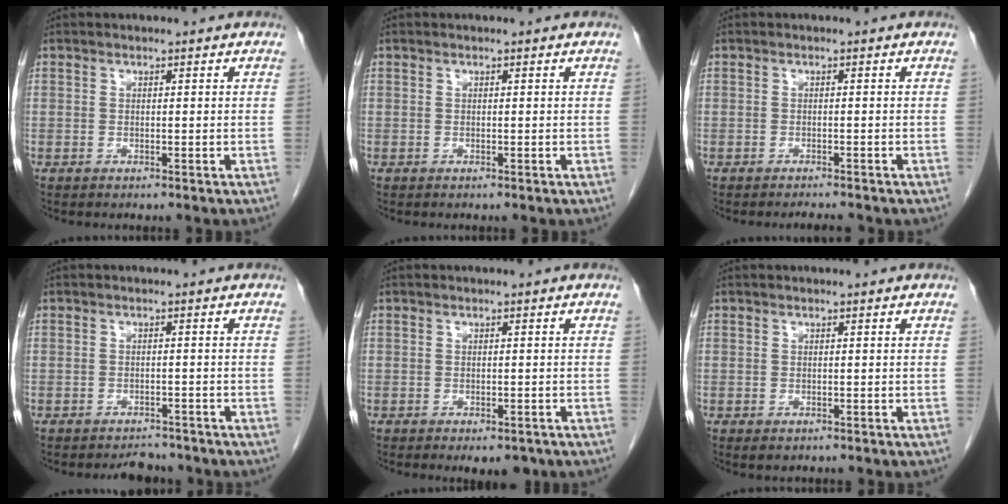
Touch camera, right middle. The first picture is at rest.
{"total": 0.0}
{"total": 1.6, "force": [-1.5, -0.3, 0.3], "torque": [-0.009, -0.008, -0.018]}
{"total": 2.9, "force": [-2.7, 0.9, 0.1], "torque": [-0.009, -0.004, -0.038]}
{"total": 3.6, "force": [-2.5, 1.6, 2.1], "torque": [-0.022, -0.006, -0.026]}
{"total": 1.0, "force": [-0.6, 0.6, 0.5], "torque": [-0.007, 0.000, -0.002]}